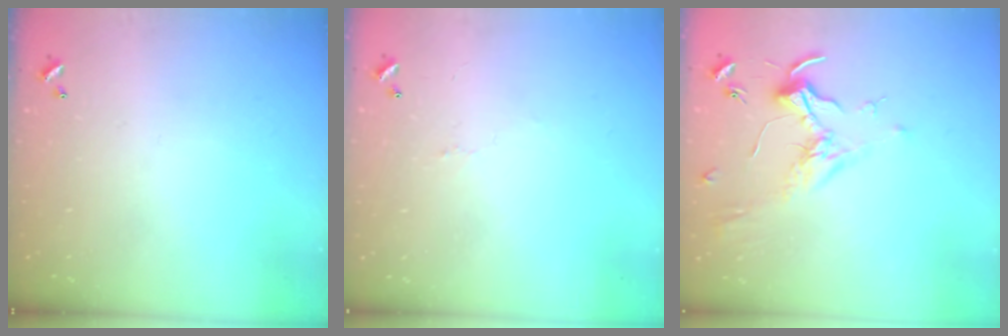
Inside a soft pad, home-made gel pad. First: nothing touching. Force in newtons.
{"total": 1.6, "press": 1.5, "slide": 0.5}
{"total": 1.7, "press": 1.5, "slide": 0.7}